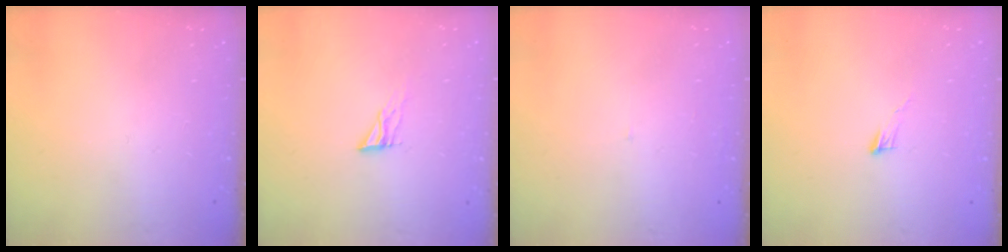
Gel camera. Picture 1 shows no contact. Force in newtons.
{"total": 4.5, "press": 4.4, "slide": 0.4}
{"total": 2.0, "press": 2.0, "slide": 0.1}
{"total": 3.8, "press": 3.8, "slide": 0.3}